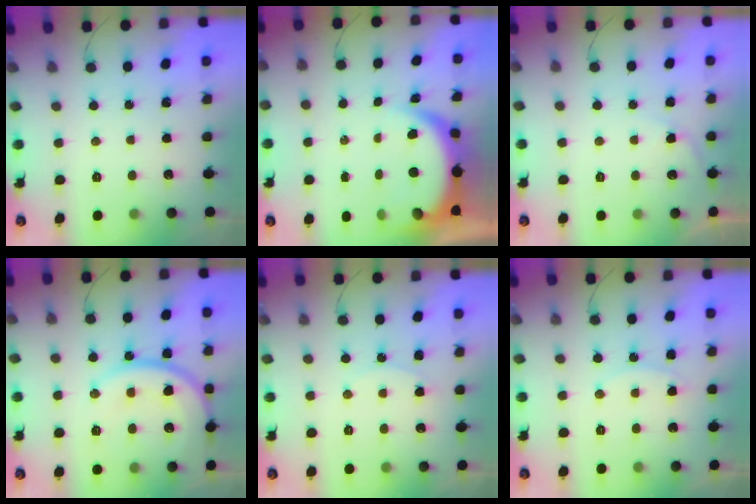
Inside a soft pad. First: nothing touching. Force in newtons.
{"total": 7.3, "press": 7.3, "slide": 0.8}
{"total": 3.4, "press": 3.4, "slide": 0.0}
{"total": 16.6, "press": 16.5, "slide": 1.9}
{"total": 5.5, "press": 5.5, "slide": 0.5}
{"total": 7.2, "press": 7.2, "slide": 0.4}